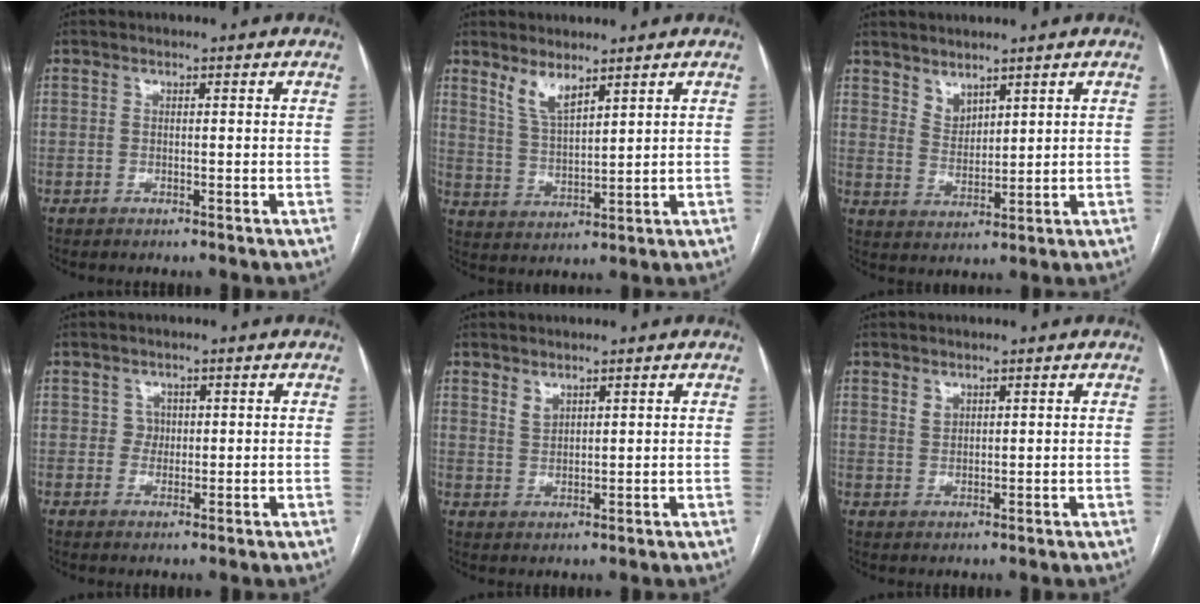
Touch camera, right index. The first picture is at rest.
{"total": 5.0, "force": [3.8, 1.2, 3.0], "torque": [-0.063, -0.009, 0.082]}
{"total": 3.7, "force": [3.1, 1.8, 1.1], "torque": [-0.020, -0.001, 0.071]}
{"total": 1.8, "force": [0.5, 1.7, 0.3], "torque": [0.003, 0.002, 0.007]}
{"total": 2.3, "force": [1.8, 1.1, 0.9], "torque": [-0.017, -0.002, 0.042]}
{"total": 1.8, "force": [1.2, 1.2, 0.7], "torque": [-0.011, 0.001, 0.026]}